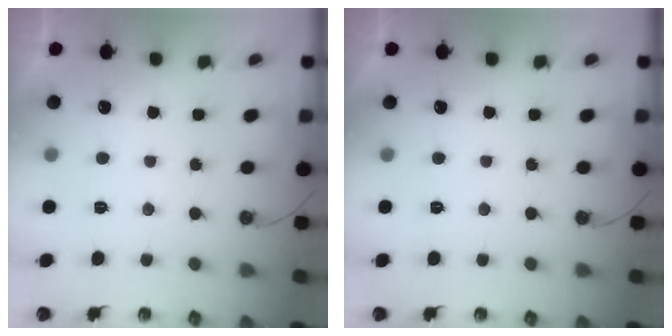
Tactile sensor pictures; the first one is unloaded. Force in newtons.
{"total": 0.0}